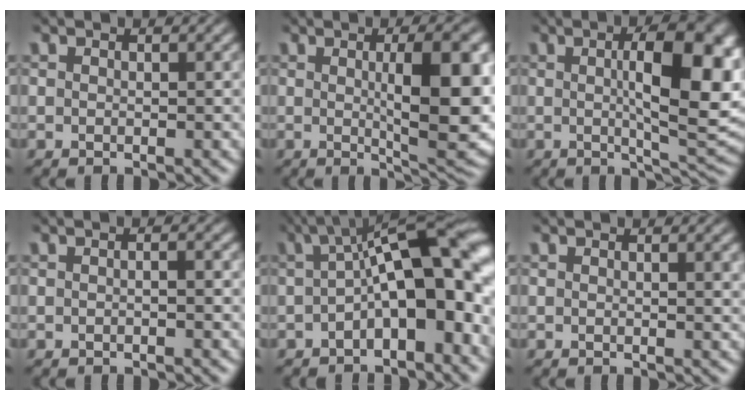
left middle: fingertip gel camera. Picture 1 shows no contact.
{"total": 9.4, "force": [0.6, 2.3, 9.1], "torque": [-0.115, -0.003, 0.014]}
{"total": 11.1, "force": [1.3, 3.2, 10.6], "torque": [-0.140, 0.004, 0.022]}
{"total": 0.9, "force": [-0.2, 0.1, 0.8], "torque": [-0.014, 0.000, -0.006]}
{"total": 12.2, "force": [-0.1, 4.3, 11.4], "torque": [-0.149, 0.029, -0.016]}
{"total": 1.0, "force": [0.2, 0.2, 0.9], "torque": [-0.011, -0.001, 0.003]}